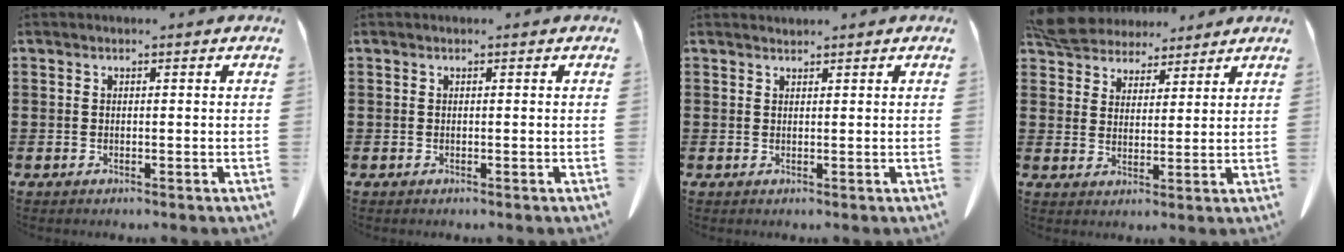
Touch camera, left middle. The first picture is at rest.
{"total": 0.0}
{"total": 0.9, "force": [0.9, 0.1, 0.0], "torque": [-0.002, -0.002, 0.018]}
{"total": 6.4, "force": [5.9, 2.3, 0.9], "torque": [-0.047, -0.014, 0.111]}